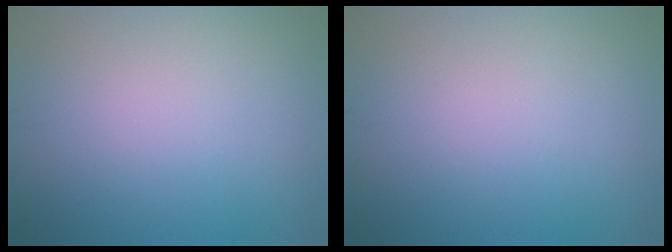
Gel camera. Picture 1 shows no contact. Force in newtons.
{"total": 0.0}